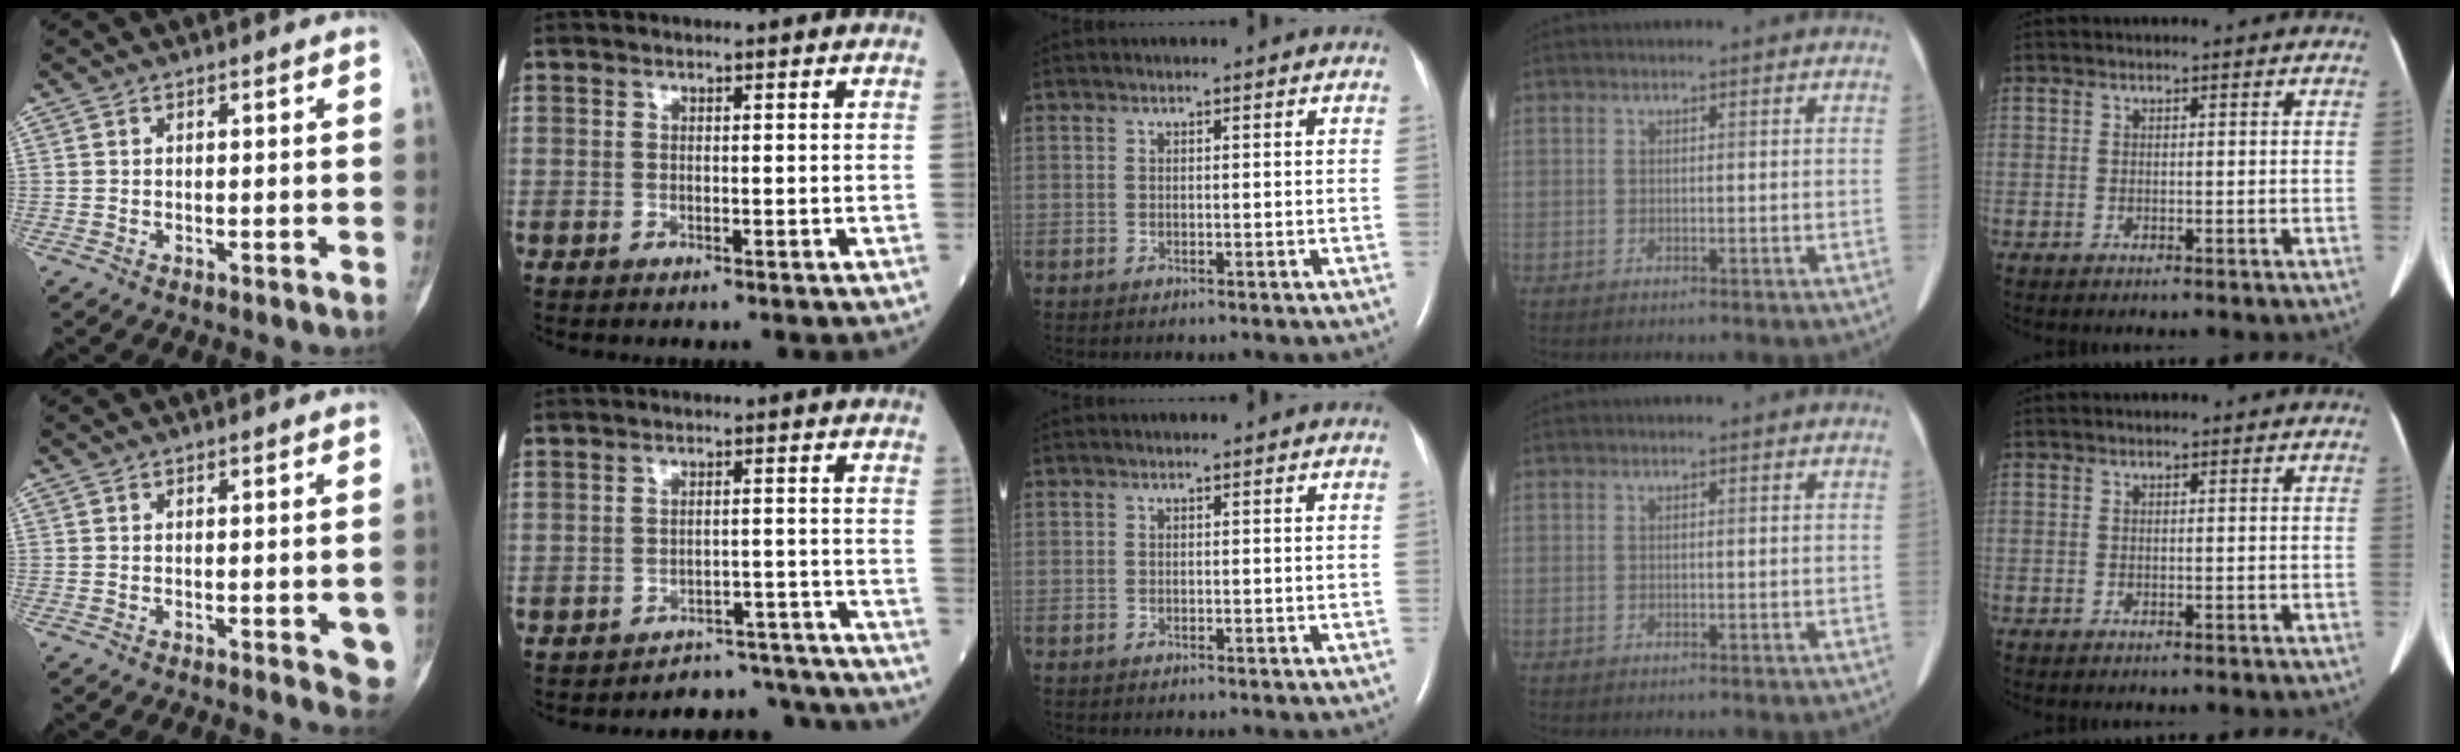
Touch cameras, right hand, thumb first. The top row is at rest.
{"thumb": {"total": 5.1, "force": [-1.5, 1.8, 4.6], "torque": [-0.030, -0.005, -0.015]}, "index": {"total": 8.8, "force": [-8.5, 1.7, -1.6], "torque": [0.037, 0.042, -0.103]}}